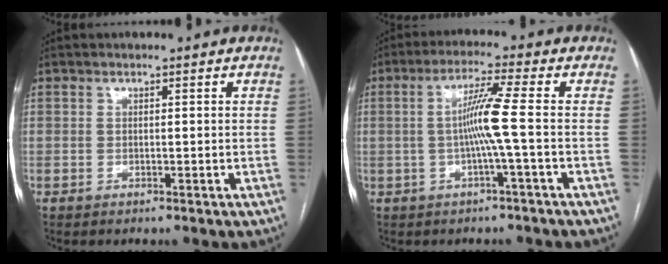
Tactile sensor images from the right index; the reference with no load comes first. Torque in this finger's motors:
{"motor_torque": [0.59, -0.25, 0.26, 0.07]}